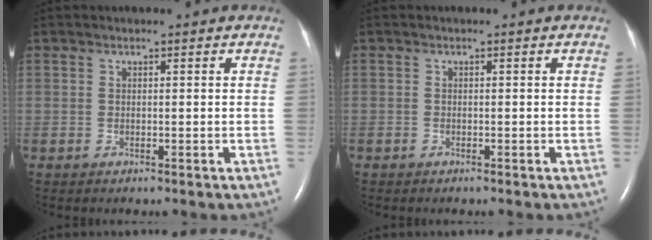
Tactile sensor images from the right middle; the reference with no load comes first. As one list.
[{"total": 0.0}]